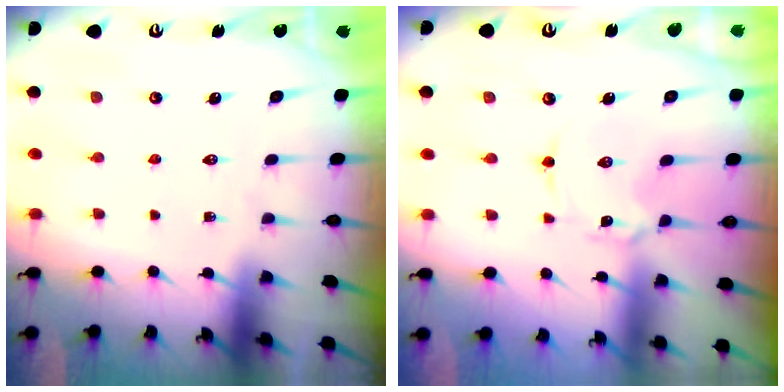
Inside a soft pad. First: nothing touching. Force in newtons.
{"total": 0.9, "press": 0.9, "slide": 0.1}